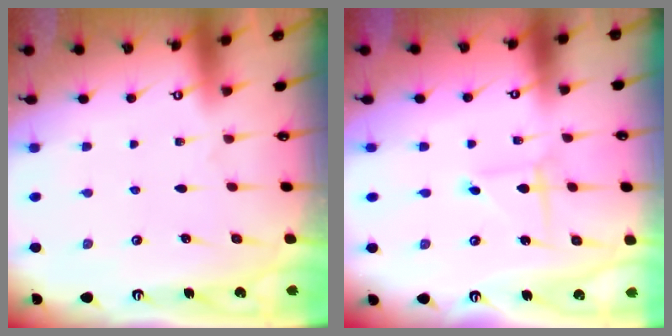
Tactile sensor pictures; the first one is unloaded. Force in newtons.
{"total": 1.8, "press": 1.8, "slide": 0.2}